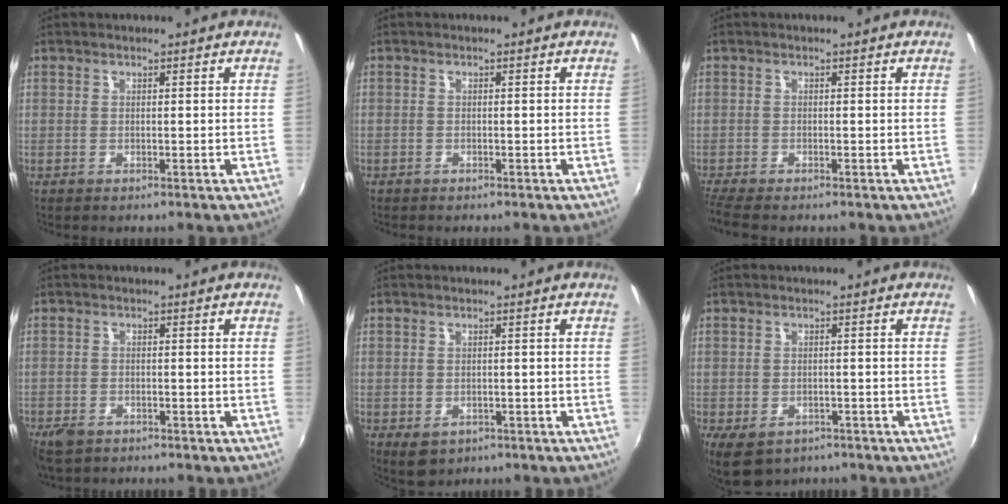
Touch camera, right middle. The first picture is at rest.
{"total": 1.0, "force": [-0.8, 0.6, -0.1], "torque": [-0.003, 0.002, -0.014]}
{"total": 3.7, "force": [-3.1, 0.4, 1.9], "torque": [-0.050, -0.021, -0.061]}
{"total": 4.6, "force": [-3.4, 2.4, 1.9], "torque": [-0.056, -0.011, -0.061]}
{"total": 3.7, "force": [-1.6, 2.7, 1.9], "torque": [-0.035, -0.010, -0.018]}
{"total": 7.0, "force": [-4.2, 4.3, 3.5], "torque": [-0.076, -0.027, -0.059]}